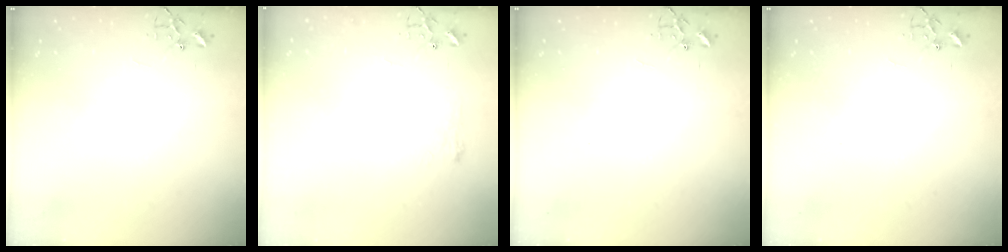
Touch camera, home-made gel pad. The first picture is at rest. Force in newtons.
{"total": 7.3, "press": 7.3, "slide": 0.8}
{"total": 0.0}
{"total": 0.0}